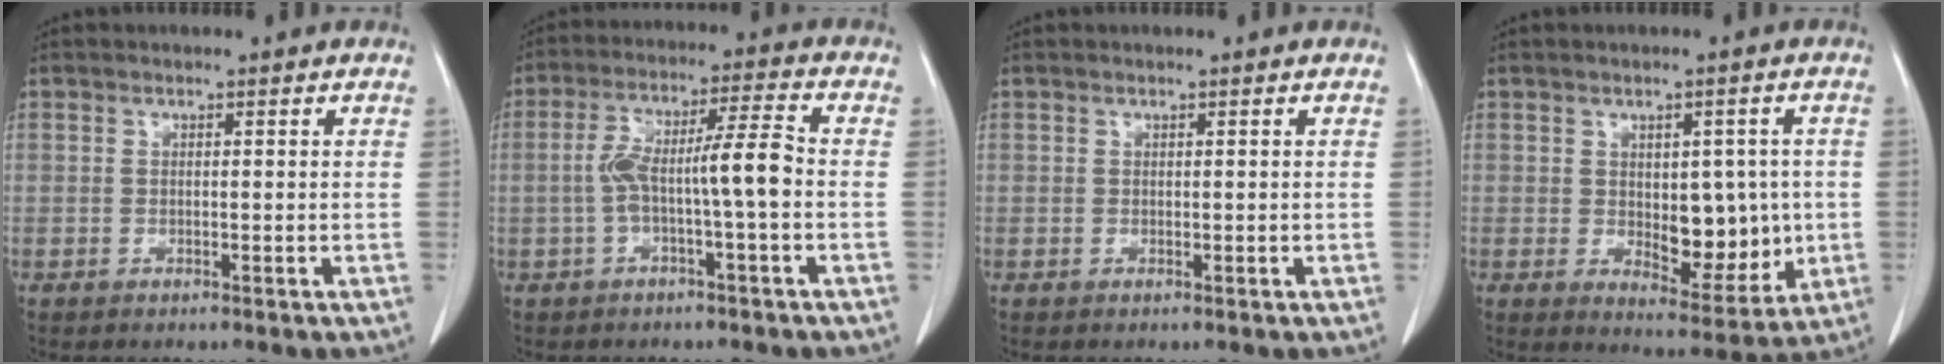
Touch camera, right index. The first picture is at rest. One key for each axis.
{"total": 8.6, "fx": -1.5, "fy": 0.4, "fz": 8.4, "tx": -0.154, "ty": 0.030, "tz": -0.027}
{"total": 0.0}
{"total": 8.5, "fx": -0.2, "fy": 4.4, "fz": 7.3, "tx": -0.086, "ty": -0.001, "tz": 0.012}